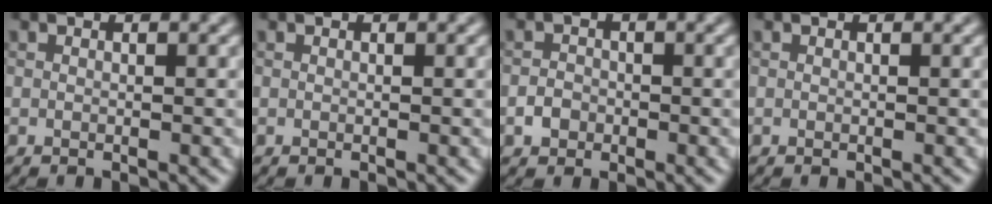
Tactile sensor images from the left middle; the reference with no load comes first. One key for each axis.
{"total": 0.0}
{"total": 1.5, "fx": -0.6, "fy": 1.2, "fz": 0.5, "tx": -0.005, "ty": 0.002, "tz": -0.015}
{"total": 0.0}